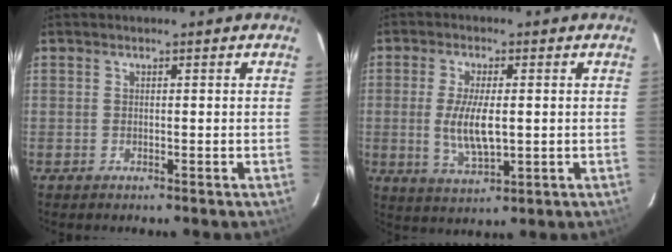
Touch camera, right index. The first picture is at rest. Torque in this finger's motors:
{"motor_torque": [0.27, 0.03, 0.25, 0.11]}